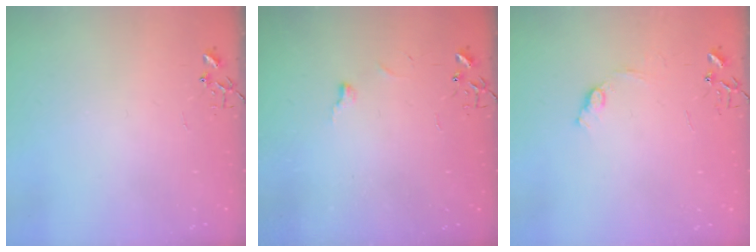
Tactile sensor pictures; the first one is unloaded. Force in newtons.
{"total": 3.8, "press": 3.8, "slide": 0.5}
{"total": 7.2, "press": 7.1, "slide": 0.8}